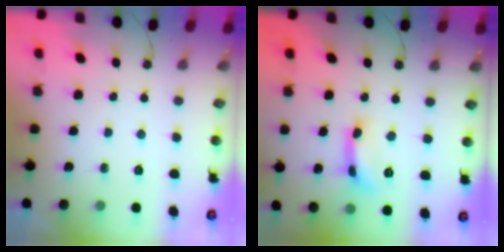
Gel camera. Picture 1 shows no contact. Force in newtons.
{"total": 3.4, "press": 3.4, "slide": 0.2}